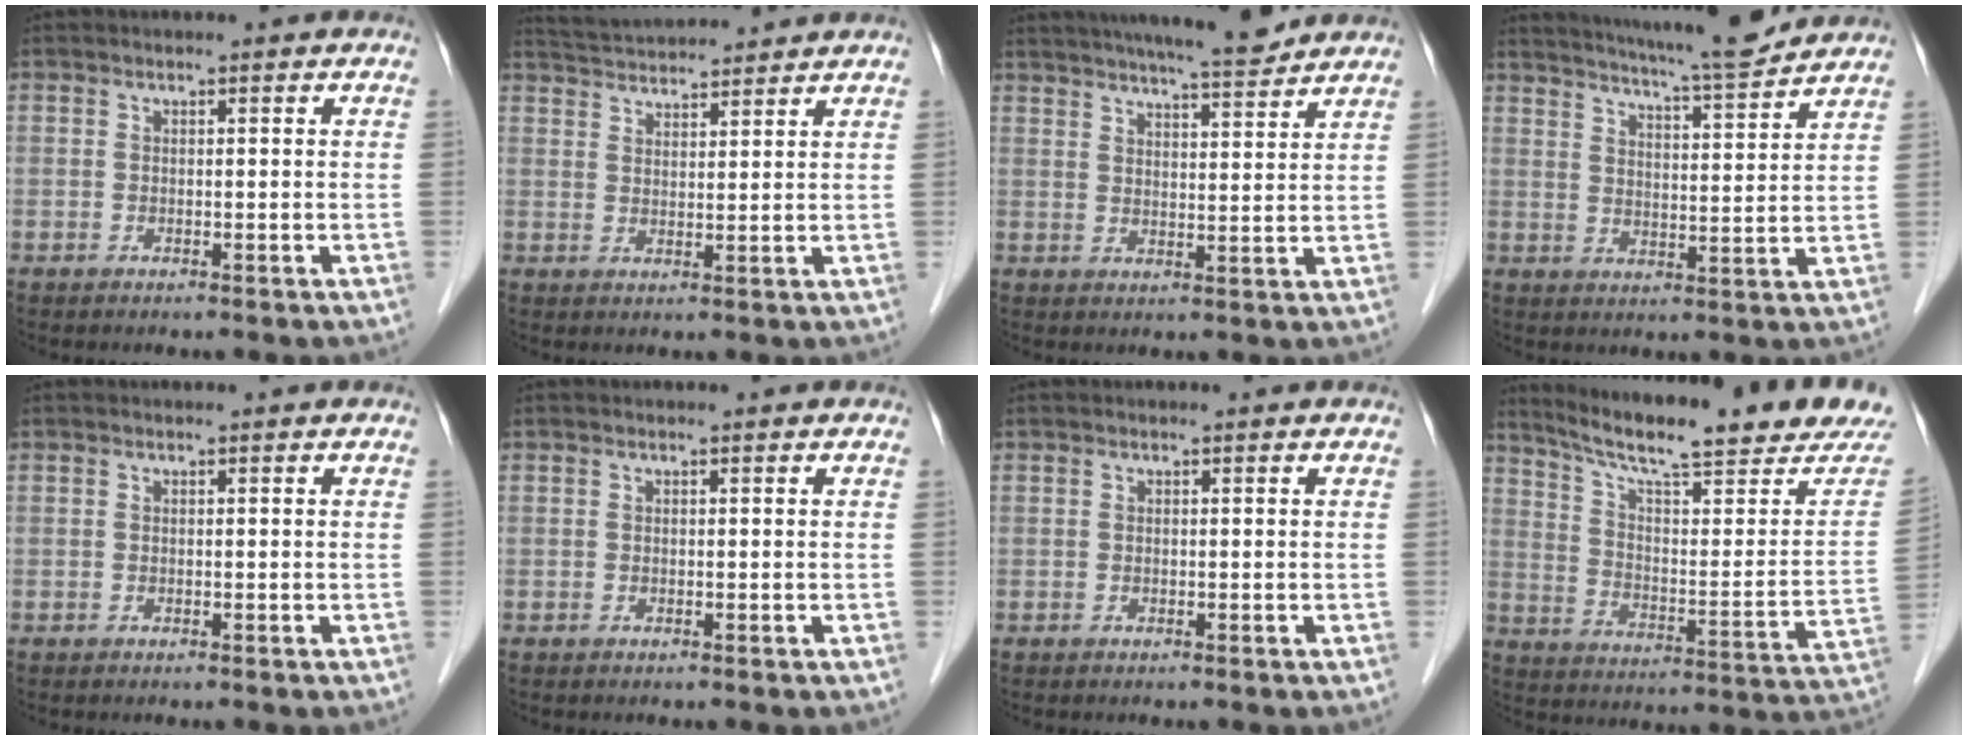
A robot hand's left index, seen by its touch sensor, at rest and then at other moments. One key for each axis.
{"total": 8.0, "fx": 7.8, "fy": 0.0, "fz": 1.6, "tx": -0.039, "ty": 0.031, "tz": 0.128}
{"total": 12.0, "fx": 10.7, "fy": 0.6, "fz": 5.4, "tx": -0.086, "ty": 0.006, "tz": 0.150}
{"total": 12.8, "fx": 11.7, "fy": 0.1, "fz": 5.0, "tx": -0.086, "ty": 0.000, "tz": 0.168}
{"total": 0.0}
{"total": 0.0}
{"total": 0.0}
{"total": 24.3, "fx": 20.9, "fy": 2.1, "fz": 12.2, "tx": -0.190, "ty": -0.045, "tz": 0.286}